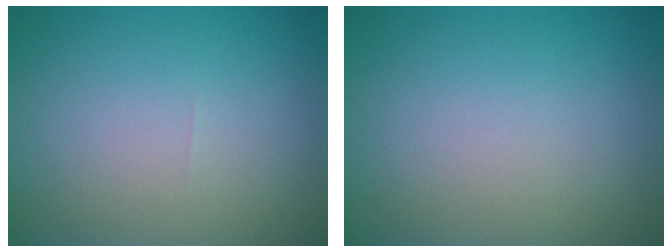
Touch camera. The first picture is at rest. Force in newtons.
{"total": 0.0}